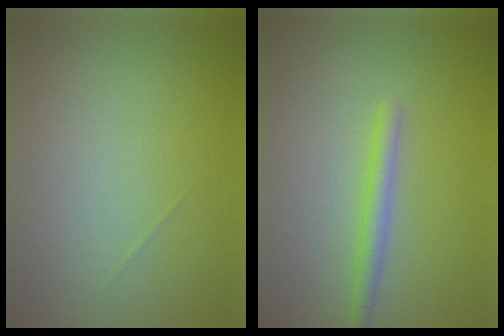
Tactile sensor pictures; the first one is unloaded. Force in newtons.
{"total": 1.9, "press": 1.9, "slide": 0.0}